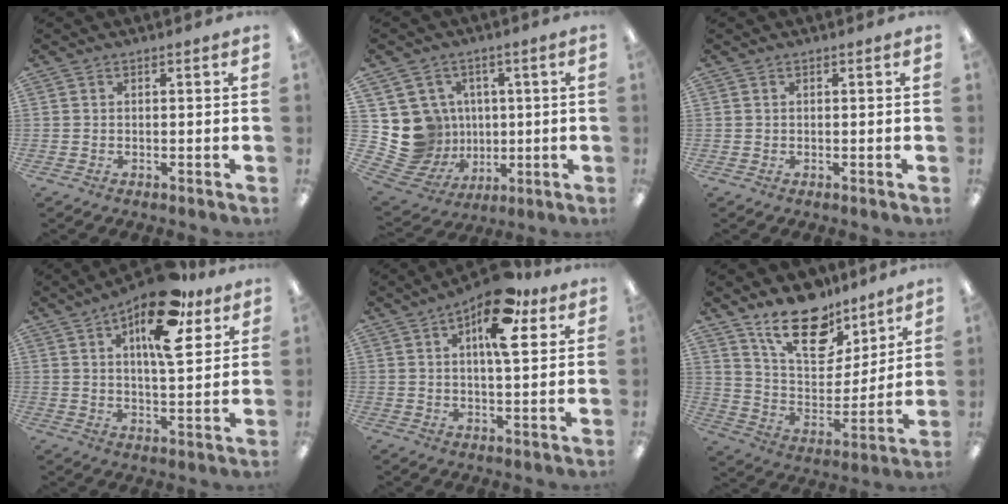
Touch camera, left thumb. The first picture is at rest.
{"total": 11.7, "force": [1.2, 11.4, 2.3], "torque": [-0.081, -0.012, 0.040]}
{"total": 0.0}
{"total": 17.1, "force": [9.6, 6.6, 12.5], "torque": [-0.187, -0.038, 0.154]}
{"total": 14.7, "force": [7.4, 6.0, 11.2], "torque": [-0.163, -0.023, 0.118]}
{"total": 18.6, "force": [13.3, 9.1, 9.3], "torque": [-0.149, -0.080, 0.236]}